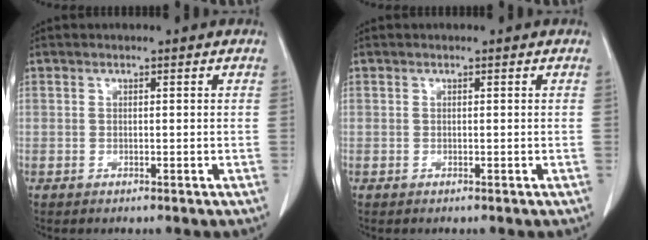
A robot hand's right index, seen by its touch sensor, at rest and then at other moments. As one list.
[{"total": 0.0}]